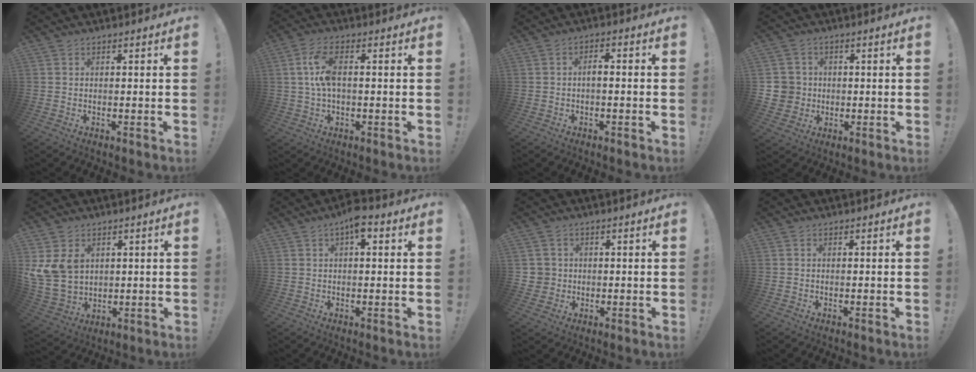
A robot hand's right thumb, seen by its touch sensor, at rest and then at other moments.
{"total": 8.1, "force": [0.7, 3.6, 7.2], "torque": [-0.142, 0.000, 0.010]}
{"total": 2.6, "force": [-0.9, 0.4, 2.4], "torque": [-0.043, 0.005, -0.018]}
{"total": 6.1, "force": [0.2, 6.0, 1.4], "torque": [-0.030, 0.001, 0.010]}
{"total": 10.6, "force": [3.8, 8.3, 5.3], "torque": [-0.114, -0.016, 0.081]}
{"total": 5.2, "force": [2.3, 2.1, 4.2], "torque": [-0.059, -0.003, 0.034]}
{"total": 3.5, "force": [0.5, 3.4, 0.7], "torque": [-0.013, 0.003, 0.013]}
{"total": 0.0}